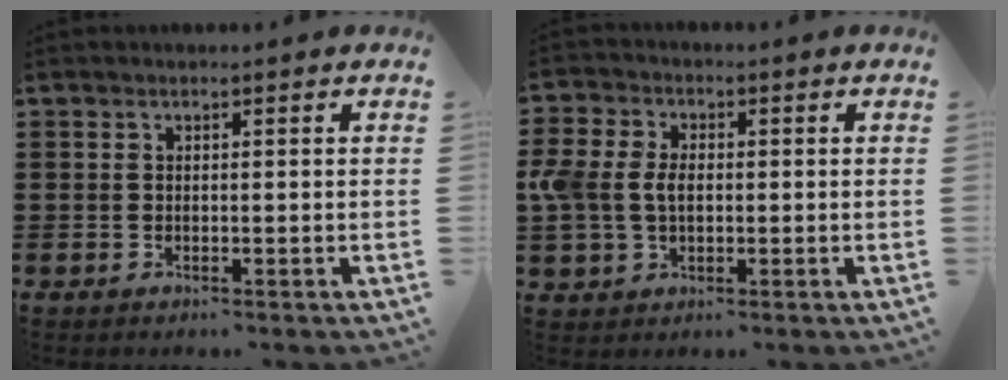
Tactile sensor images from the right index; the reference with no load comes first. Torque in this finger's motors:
{"motor_torque": [1.05, -0.06, 0.65, 0.12]}